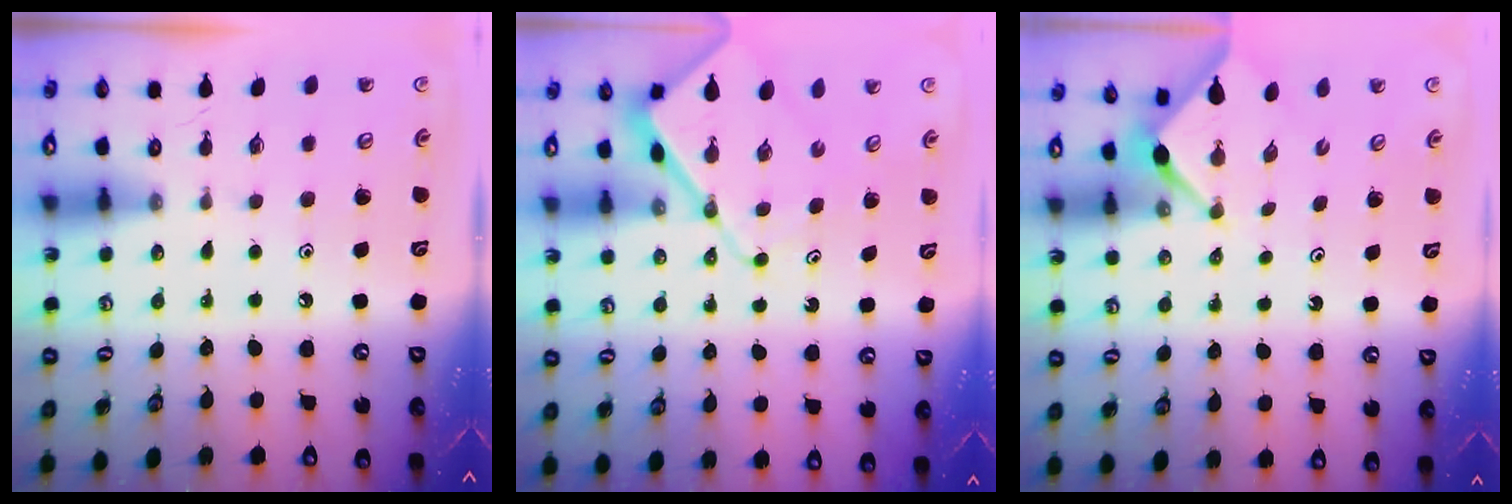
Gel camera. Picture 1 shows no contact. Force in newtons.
{"total": 8.4, "press": 8.3, "slide": 0.9}
{"total": 3.1, "press": 3.1, "slide": 0.3}